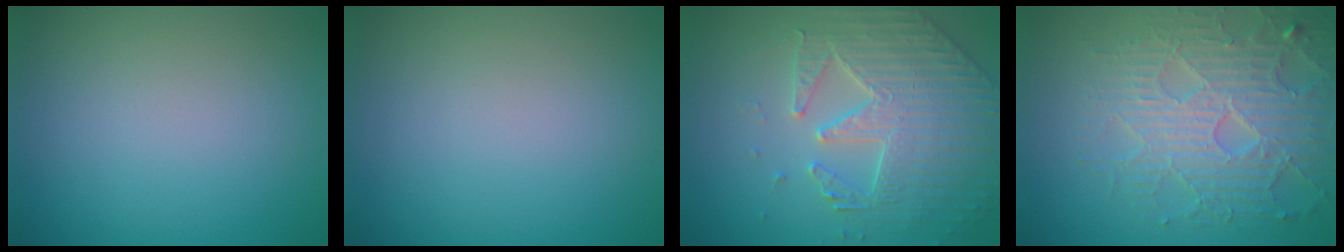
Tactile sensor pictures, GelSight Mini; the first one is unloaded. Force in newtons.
{"total": 0.0}
{"total": 4.4, "press": 4.4, "slide": 0.3}
{"total": 6.1, "press": 5.2, "slide": 3.1}